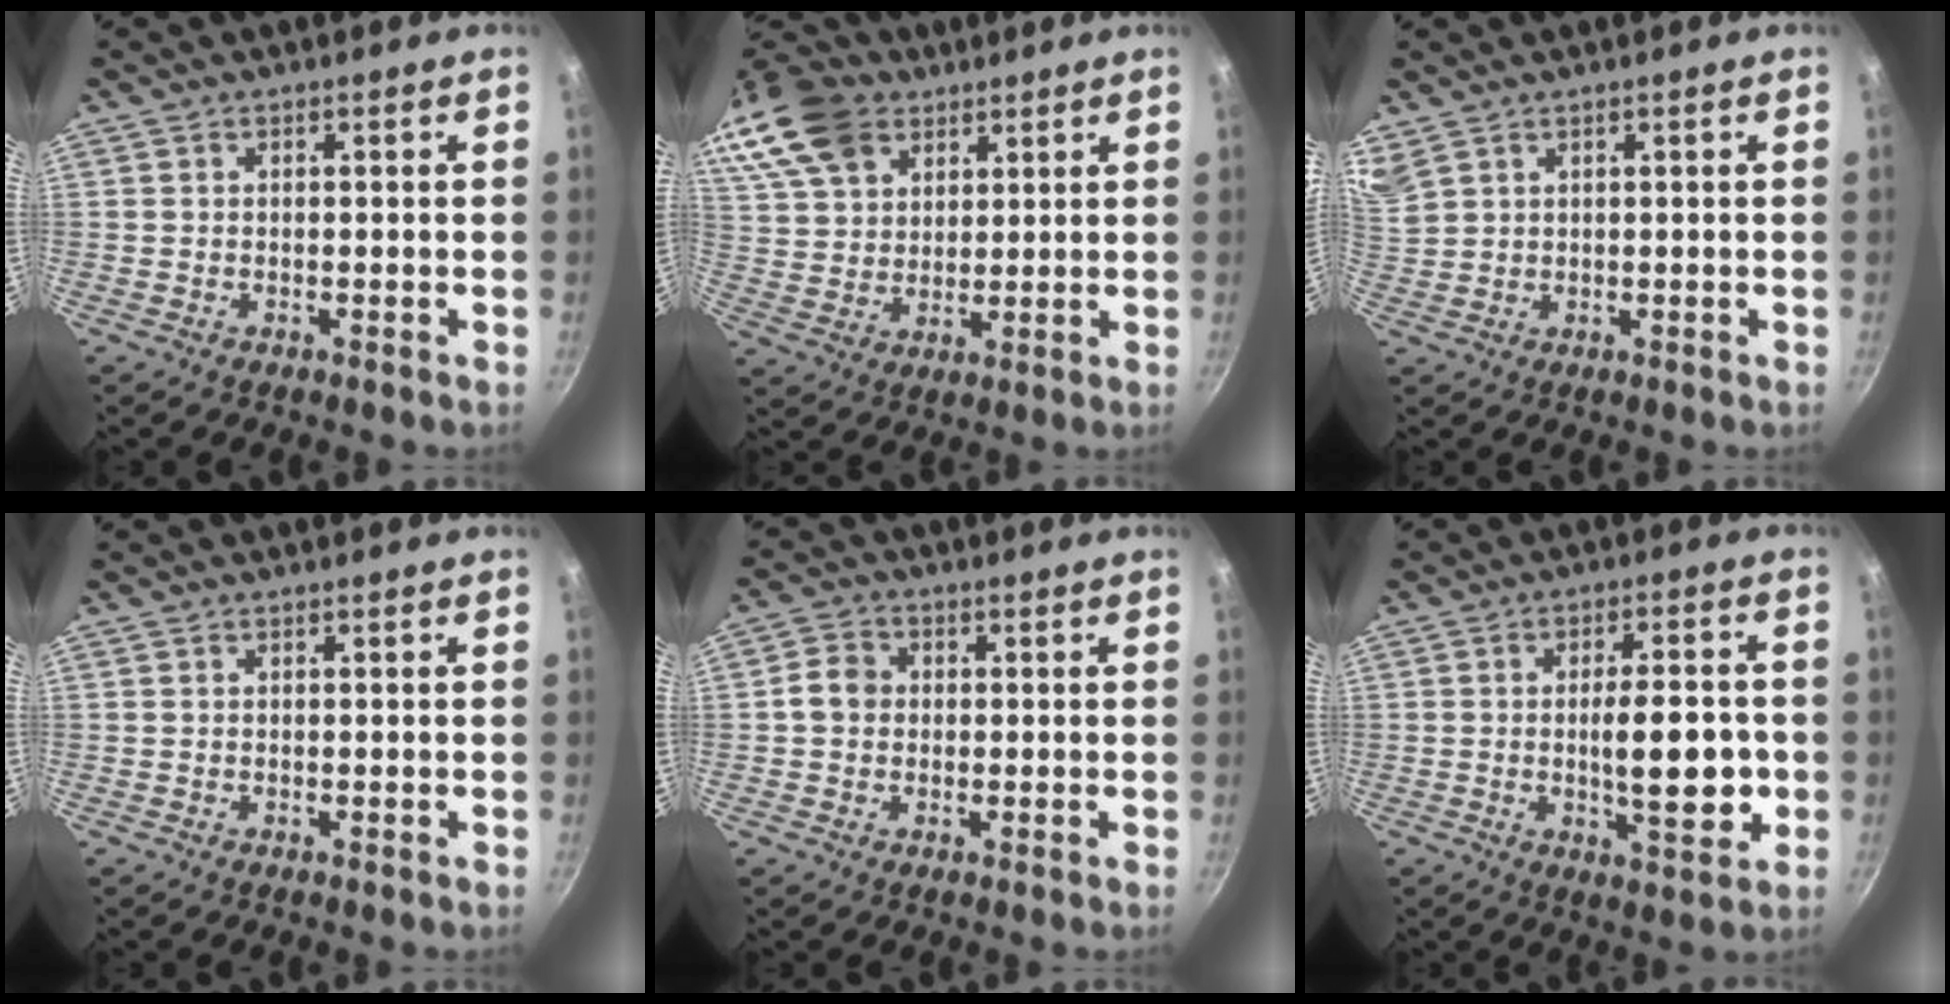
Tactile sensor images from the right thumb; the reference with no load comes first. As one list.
[{"total": 19.0, "force": [11.0, 12.7, 8.7], "torque": [-0.184, 0.002, 0.210]}, {"total": 6.1, "force": [4.4, 3.2, 2.8], "torque": [-0.061, 0.008, 0.098]}, {"total": 0.0}, {"total": 4.4, "force": [0.0, 3.8, 2.1], "torque": [-0.024, 0.009, -0.010]}, {"total": 11.6, "force": [-1.5, 4.3, 10.6], "torque": [-0.136, 0.004, -0.019]}]